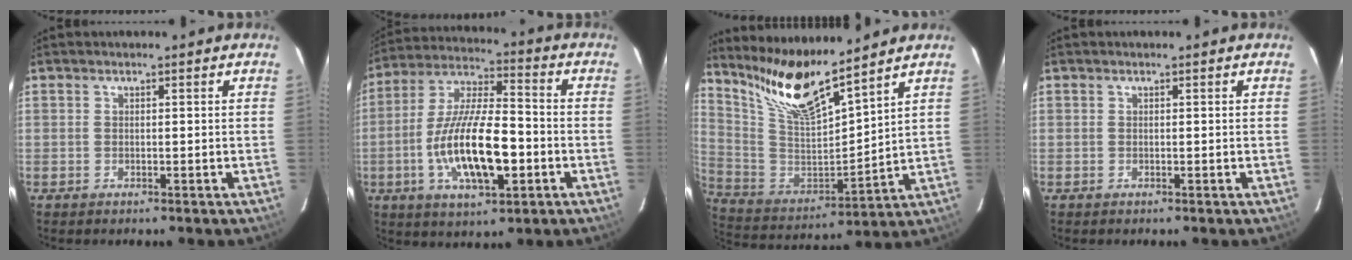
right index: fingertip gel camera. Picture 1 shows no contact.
{"total": 17.7, "force": [-4.6, 6.0, 16.0], "torque": [-0.312, -0.003, -0.081]}
{"total": 15.0, "force": [12.3, 1.6, 8.4], "torque": [-0.159, -0.013, 0.246]}
{"total": 0.0}